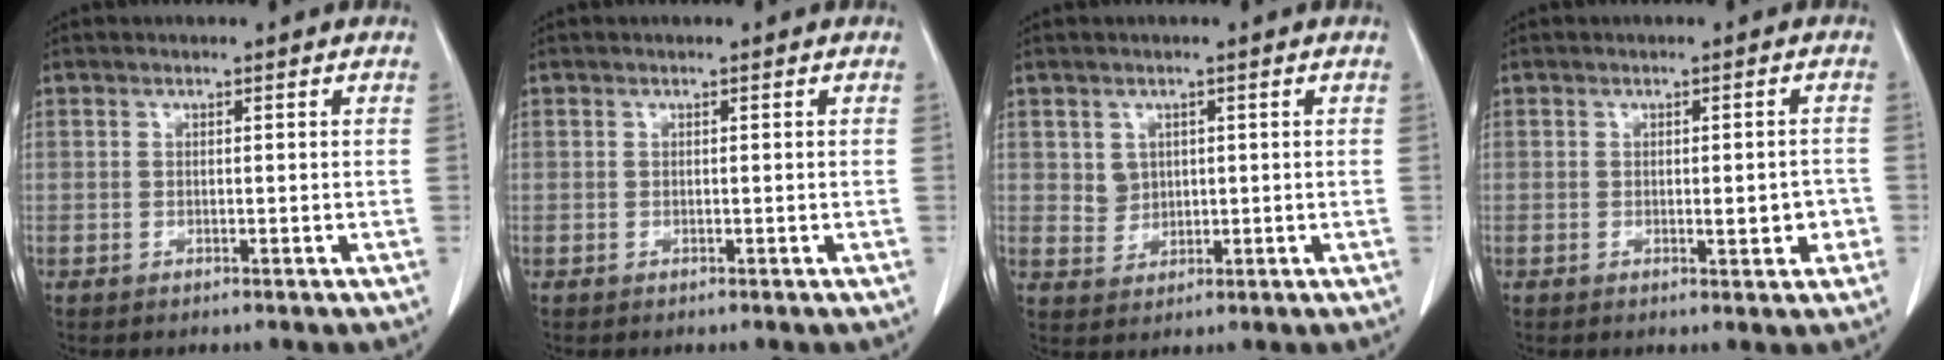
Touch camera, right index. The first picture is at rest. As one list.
[{"total": 0.0}, {"total": 3.0, "force": [1.1, 2.7, 0.8], "torque": [-0.014, 0.002, 0.027]}, {"total": 3.3, "force": [-0.7, 1.1, 3.0], "torque": [-0.037, 0.001, -0.005]}]